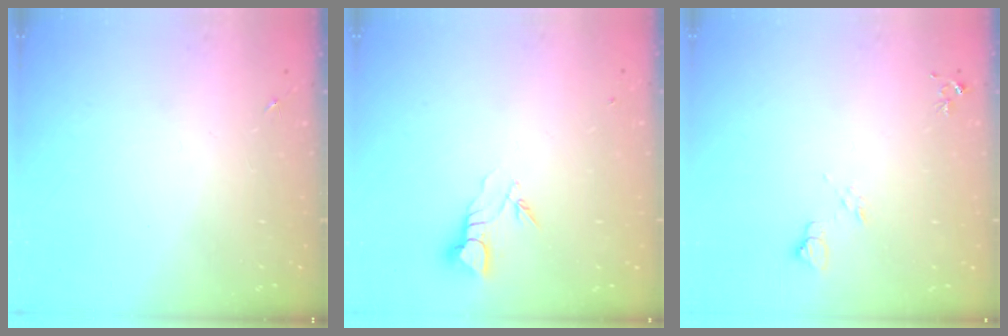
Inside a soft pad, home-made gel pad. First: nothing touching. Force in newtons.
{"total": 3.8, "press": 3.8, "slide": 0.3}
{"total": 6.5, "press": 6.5, "slide": 0.8}